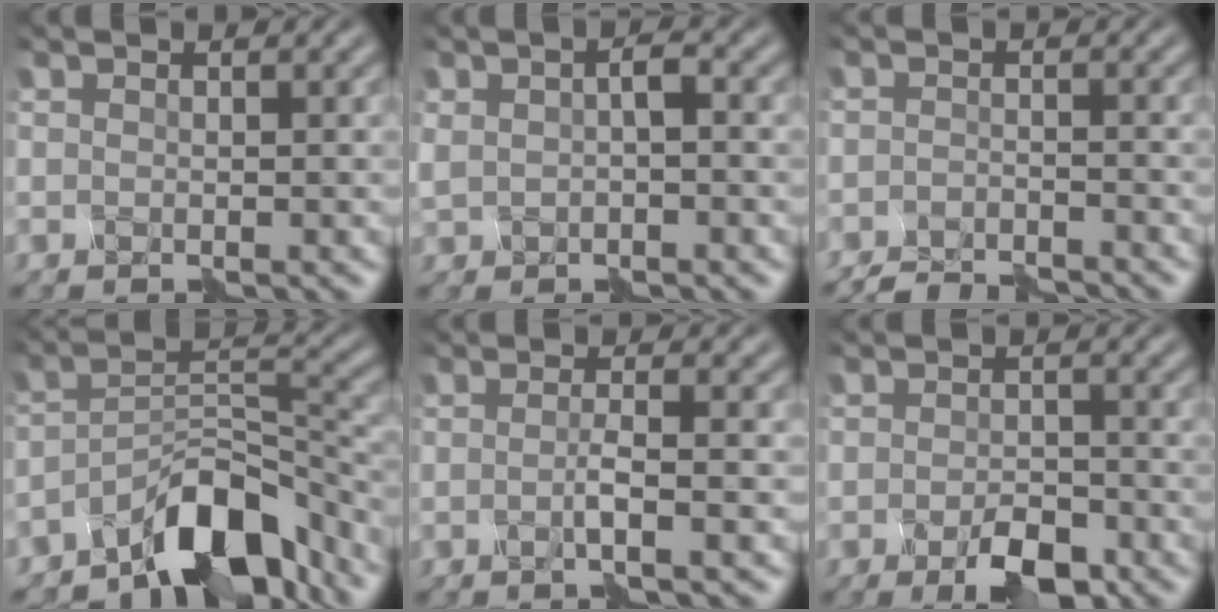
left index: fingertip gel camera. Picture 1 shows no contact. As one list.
[{"total": 1.3, "force": [-0.1, 0.7, 1.1], "torque": [-0.033, 0.008, -0.002]}, {"total": 3.5, "force": [-3.5, -0.3, 0.2], "torque": [-0.012, -0.004, -0.064]}, {"total": 7.9, "force": [-6.3, 2.2, 4.2], "torque": [-0.061, 0.018, -0.114]}, {"total": 1.7, "force": [-0.5, -0.3, 1.6], "torque": [-0.034, 0.000, -0.011]}, {"total": 2.7, "force": [-1.9, 0.7, 1.7], "torque": [-0.038, 0.001, -0.033]}]